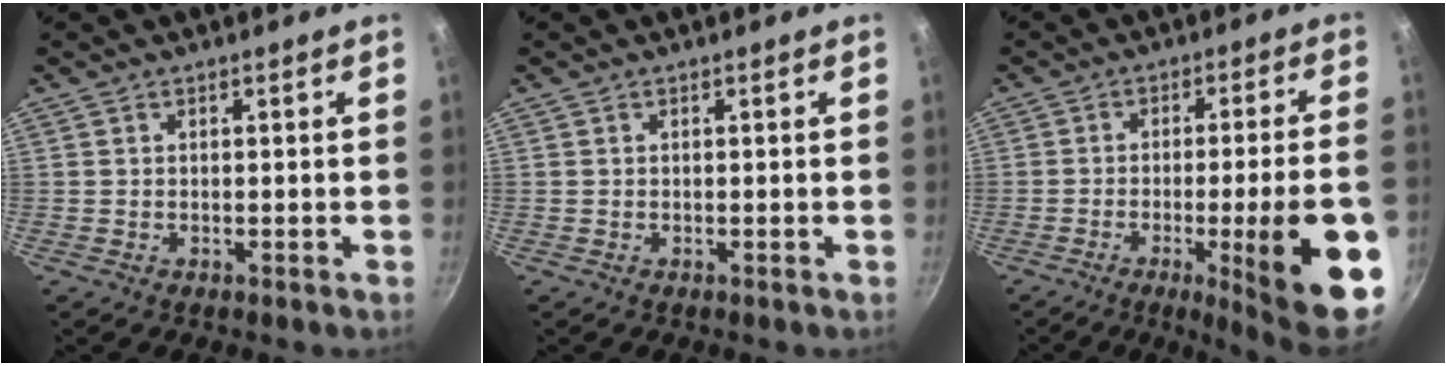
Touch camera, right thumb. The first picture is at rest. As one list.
[{"total": 0.0}, {"total": 18.6, "force": [-6.1, 2.6, 17.3], "torque": [-0.227, 0.020, -0.075]}]